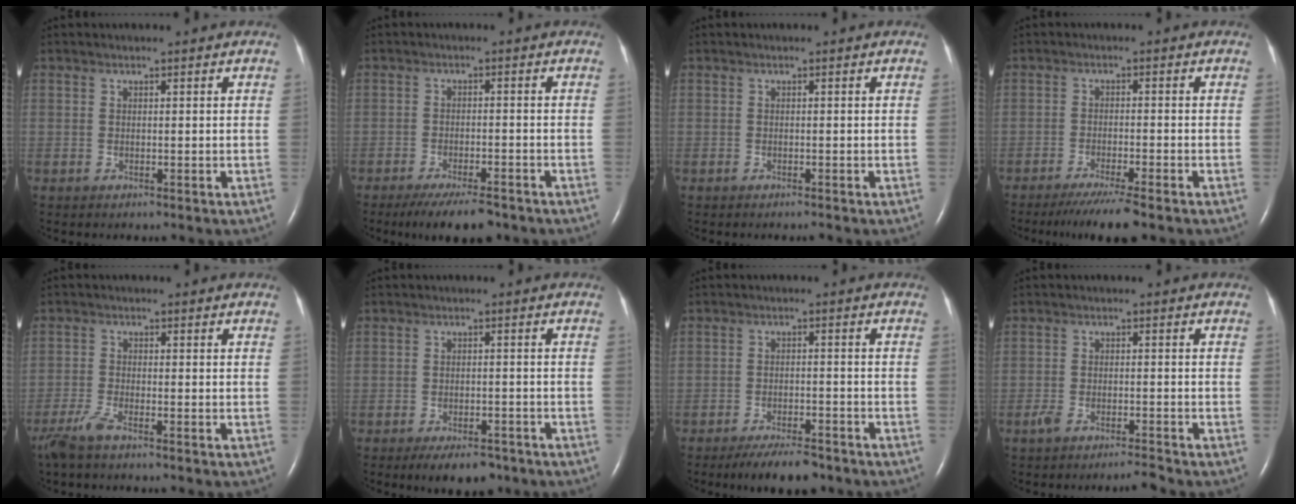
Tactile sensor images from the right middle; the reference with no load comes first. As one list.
[{"total": 8.0, "force": [-6.4, 1.7, 4.4], "torque": [-0.069, -0.014, -0.102]}, {"total": 0.5, "force": [-0.5, 0.0, 0.2], "torque": [-0.008, -0.001, -0.009]}, {"total": 6.5, "force": [-5.1, -0.5, 4.0], "torque": [-0.064, -0.018, -0.085]}, {"total": 3.7, "force": [-2.9, 0.3, 2.3], "torque": [-0.061, -0.010, -0.063]}, {"total": 6.0, "force": [-4.6, 2.4, 3.1], "torque": [-0.043, -0.002, -0.066]}, {"total": 6.8, "force": [-5.6, 1.7, 3.5], "torque": [-0.056, -0.009, -0.093]}, {"total": 2.7, "force": [-2.4, -0.1, 1.3], "torque": [-0.033, -0.005, -0.046]}]